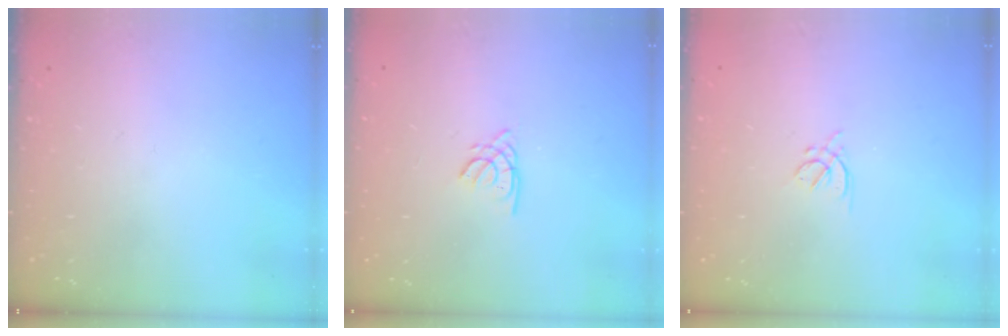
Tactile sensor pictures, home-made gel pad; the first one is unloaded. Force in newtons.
{"total": 1.5, "press": 1.5, "slide": 0.1}
{"total": 2.5, "press": 2.4, "slide": 0.6}